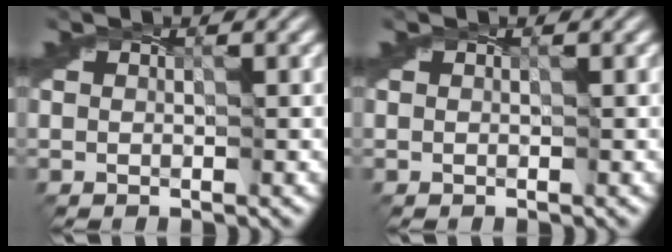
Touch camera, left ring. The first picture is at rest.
{"total": 0.0}